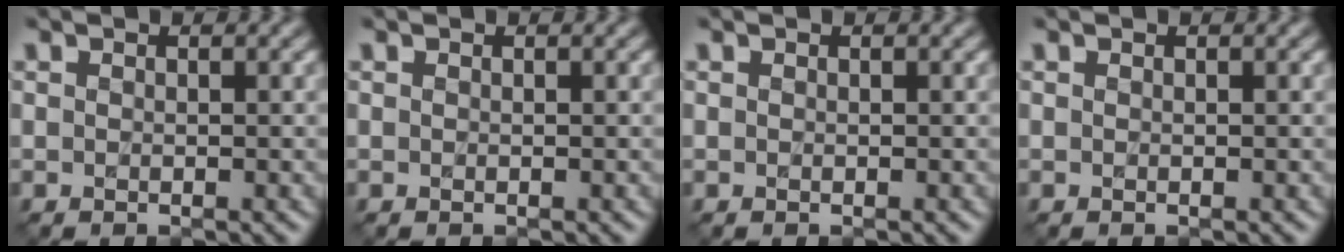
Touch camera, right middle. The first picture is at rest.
{"total": 0.0}
{"total": 0.0}
{"total": 0.0}